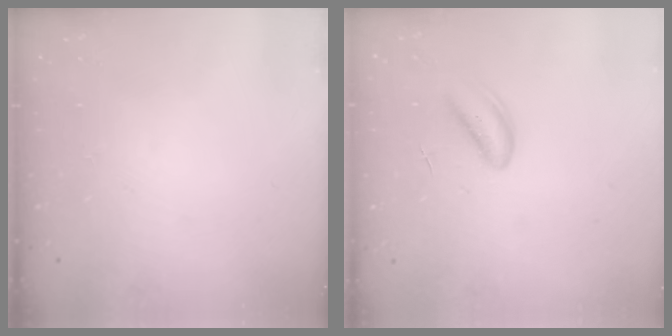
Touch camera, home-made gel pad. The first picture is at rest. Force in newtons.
{"total": 2.9, "press": 2.9, "slide": 0.1}